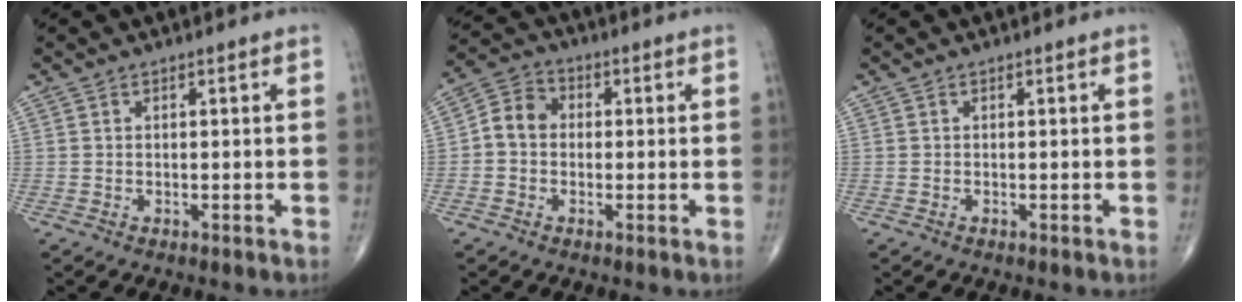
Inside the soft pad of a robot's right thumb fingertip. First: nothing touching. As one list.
[{"total": 5.9, "force": [-0.3, 5.0, 3.2], "torque": [-0.043, 0.022, -0.018]}, {"total": 0.0}]